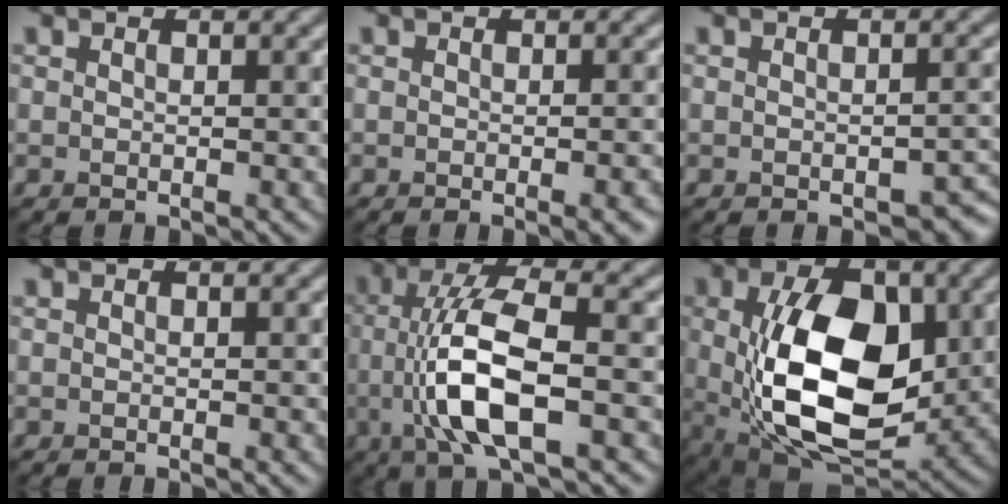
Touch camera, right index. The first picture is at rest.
{"total": 3.0, "force": [-1.0, 1.0, 2.7], "torque": [-0.017, 0.000, -0.008]}
{"total": 2.4, "force": [-1.2, 1.0, 1.8], "torque": [-0.023, 0.001, -0.010]}
{"total": 0.0}
{"total": 8.3, "force": [-0.9, 2.7, 7.8], "torque": [-0.150, 0.003, -0.018]}
{"total": 13.5, "force": [-0.1, 8.0, 10.8], "torque": [-0.198, -0.017, 0.012]}